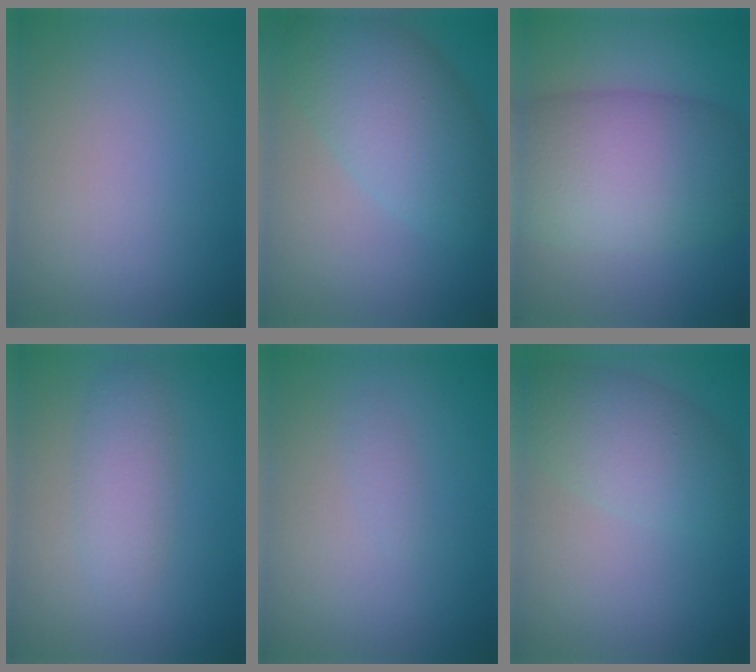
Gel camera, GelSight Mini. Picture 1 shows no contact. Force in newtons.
{"total": 7.0, "press": 7.0, "slide": 0.2}
{"total": 10.3, "press": 10.3, "slide": 0.5}
{"total": 2.7, "press": 2.7, "slide": 0.1}
{"total": 0.6, "press": 0.6, "slide": 0.0}
{"total": 4.8, "press": 4.8, "slide": 0.1}